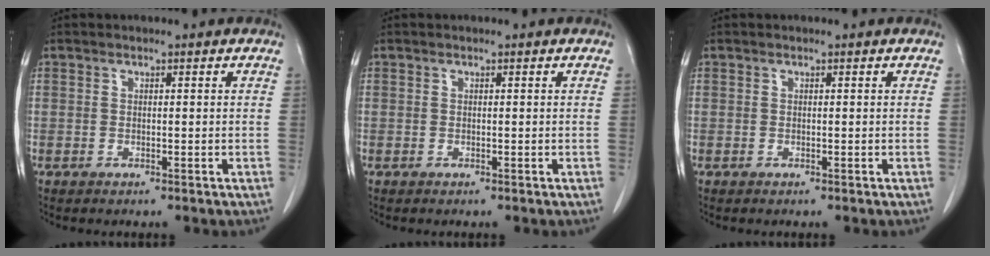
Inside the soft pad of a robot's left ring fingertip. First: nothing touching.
{"total": 0.0}
{"total": 0.0}